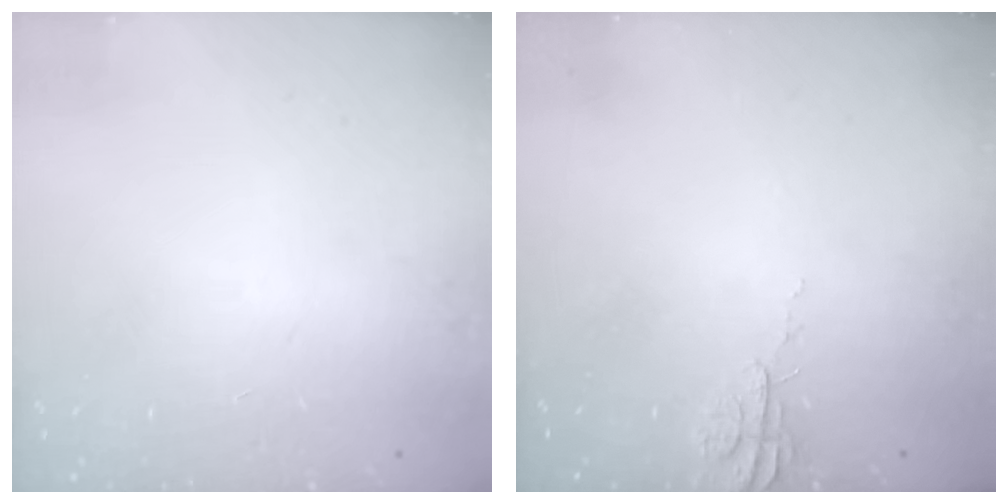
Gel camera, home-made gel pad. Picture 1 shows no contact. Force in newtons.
{"total": 3.8, "press": 3.8, "slide": 0.3}